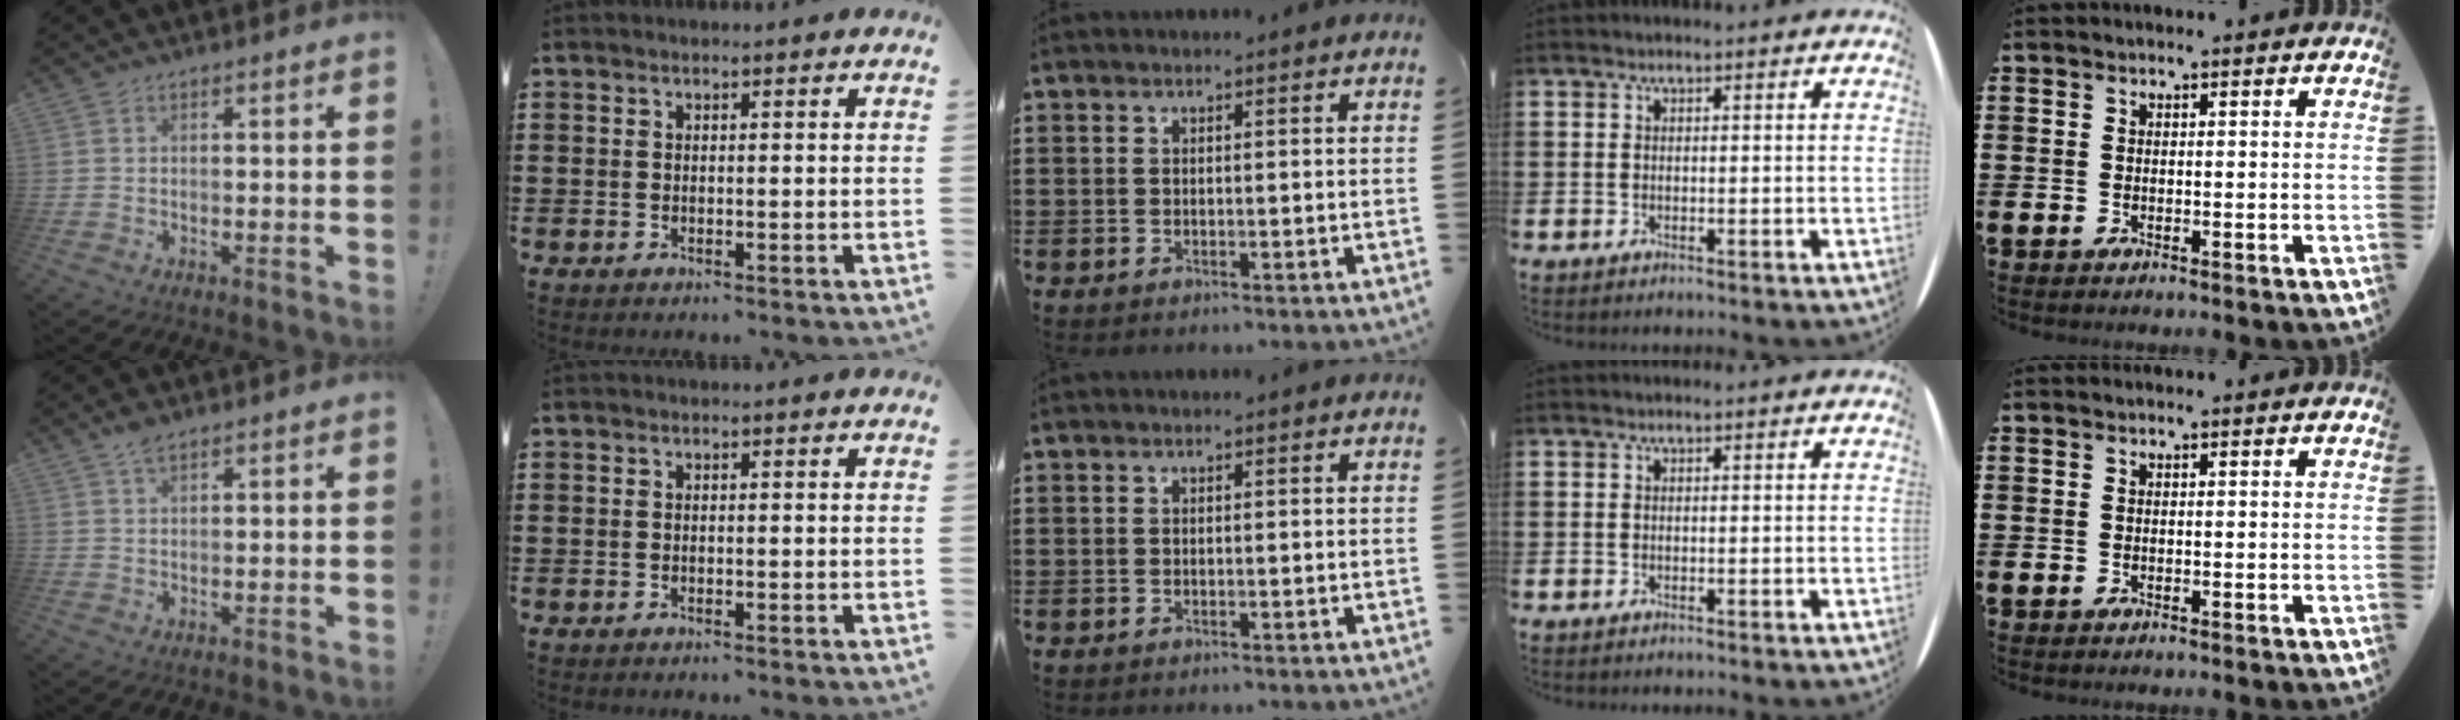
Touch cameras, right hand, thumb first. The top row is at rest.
{"thumb": {"total": 3.3, "force": [2.3, 1.2, 2.1], "torque": [-0.031, -0.010, 0.040]}}